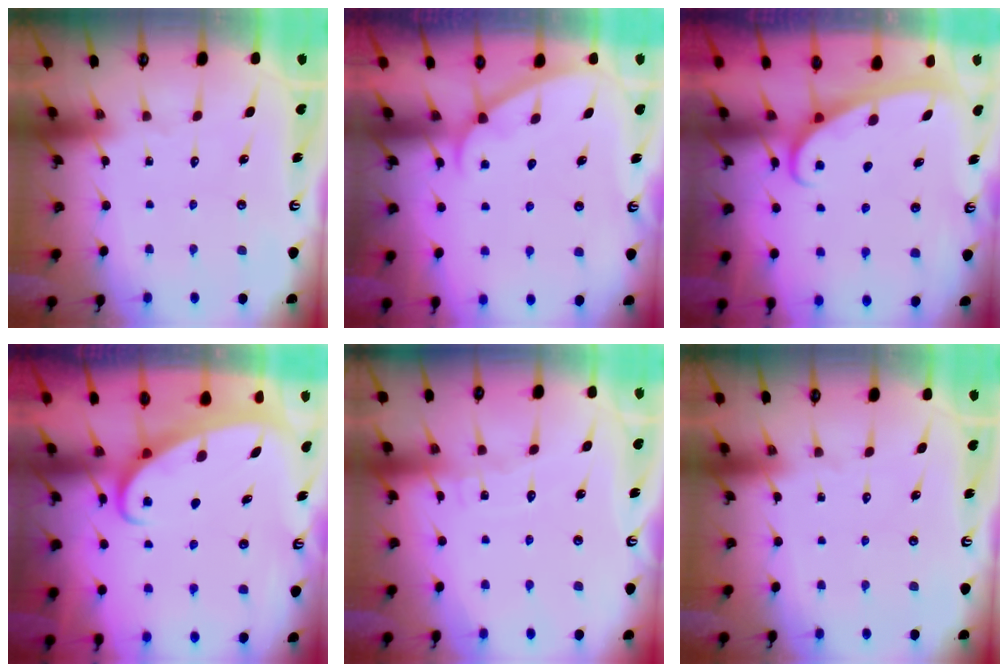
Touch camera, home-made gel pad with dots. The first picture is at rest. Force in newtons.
{"total": 3.2, "press": 3.2, "slide": 0.1}
{"total": 3.0, "press": 2.9, "slide": 0.4}
{"total": 2.5, "press": 2.5, "slide": 0.3}
{"total": 4.7, "press": 4.7, "slide": 0.3}
{"total": 0.0}